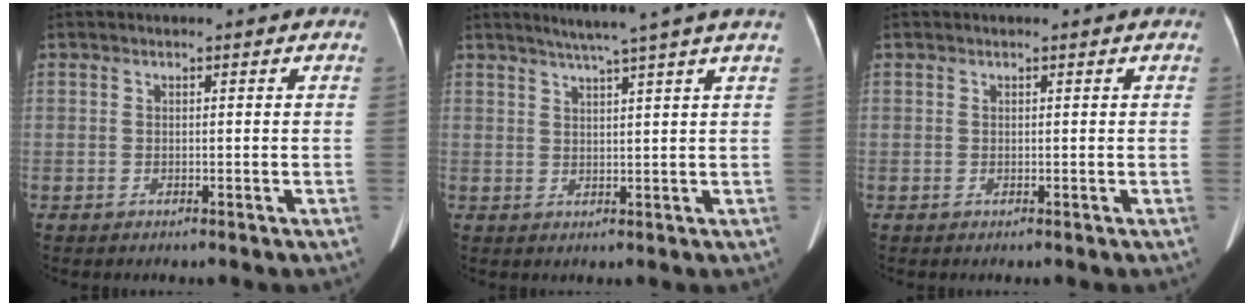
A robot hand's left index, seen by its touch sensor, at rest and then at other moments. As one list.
[{"total": 7.2, "force": [5.6, -1.7, 4.2], "torque": [-0.060, 0.012, 0.074]}, {"total": 0.0}]